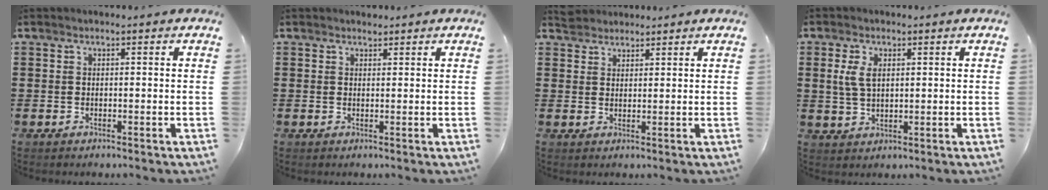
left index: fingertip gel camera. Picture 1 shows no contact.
{"total": 1.1, "force": [1.0, 0.4, 0.2], "torque": [0.002, -0.002, 0.018]}
{"total": 2.6, "force": [2.4, 0.9, -0.1], "torque": [-0.006, 0.004, 0.047]}
{"total": 4.0, "force": [1.2, 2.1, 3.2], "torque": [-0.078, 0.007, 0.017]}